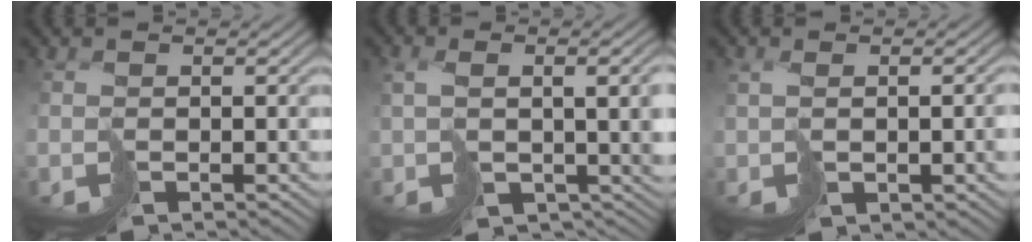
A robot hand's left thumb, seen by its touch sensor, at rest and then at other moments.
{"total": 8.1, "force": [0.9, 4.3, 6.8], "torque": [-0.130, -0.022, 0.053]}
{"total": 3.7, "force": [0.3, 1.6, 3.3], "torque": [-0.066, -0.002, 0.018]}